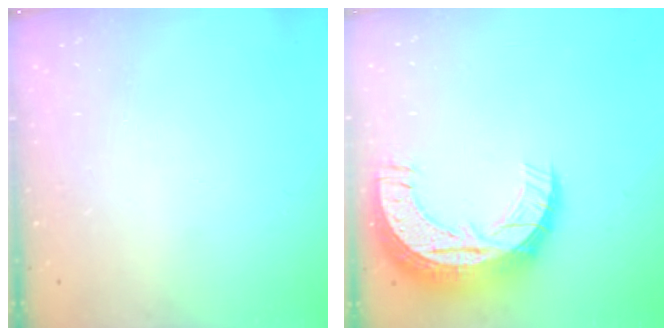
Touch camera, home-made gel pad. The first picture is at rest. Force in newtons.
{"total": 16.4, "press": 16.4, "slide": 1.0}